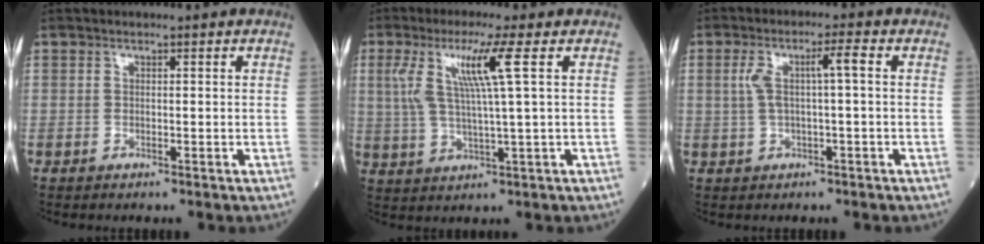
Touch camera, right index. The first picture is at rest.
{"total": 7.9, "force": [2.6, -0.7, 7.4], "torque": [-0.157, 0.009, 0.057]}
{"total": 4.8, "force": [0.6, 0.4, 4.7], "torque": [-0.097, 0.024, 0.017]}